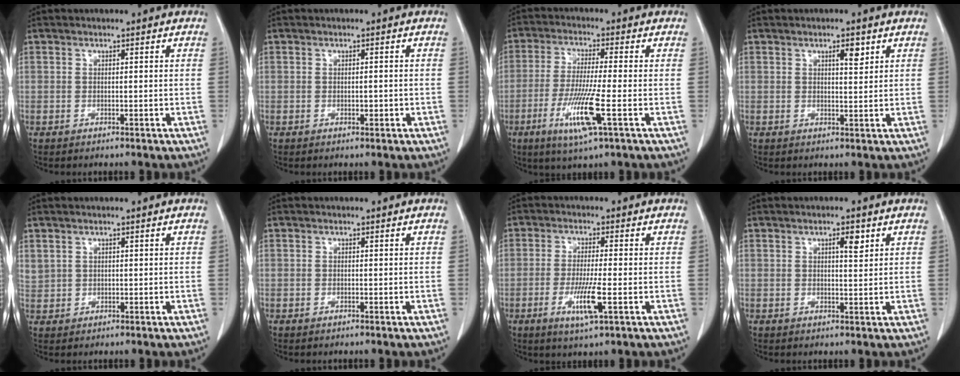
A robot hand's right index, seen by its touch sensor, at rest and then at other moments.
{"total": 1.0, "force": [-0.2, 0.5, 0.9], "torque": [-0.015, 0.000, 0.001]}
{"total": 9.6, "force": [-3.5, -0.1, 9.0], "torque": [-0.179, -0.023, -0.068]}
{"total": 2.5, "force": [1.3, 0.6, 2.1], "torque": [-0.033, -0.005, 0.020]}
{"total": 2.2, "force": [1.2, 1.8, 0.6], "torque": [-0.013, 0.011, 0.033]}
{"total": 0.0}
{"total": 6.2, "force": [-2.1, 0.1, 5.8], "torque": [-0.114, -0.015, -0.037]}
{"total": 2.5, "force": [1.2, 0.6, 2.1], "torque": [-0.035, -0.004, 0.017]}